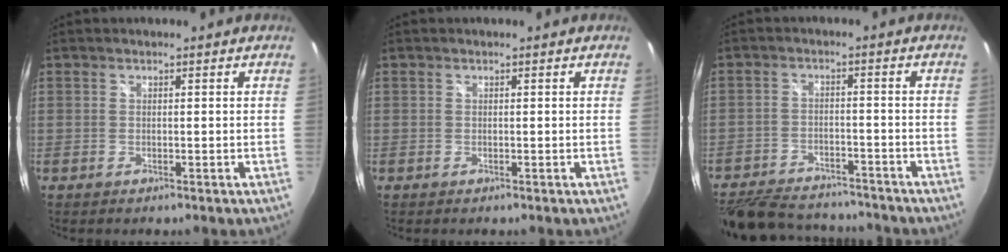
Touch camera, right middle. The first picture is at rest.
{"total": 0.0}
{"total": 19.1, "force": [-16.3, 6.7, 7.4], "torque": [-0.172, -0.004, -0.238]}